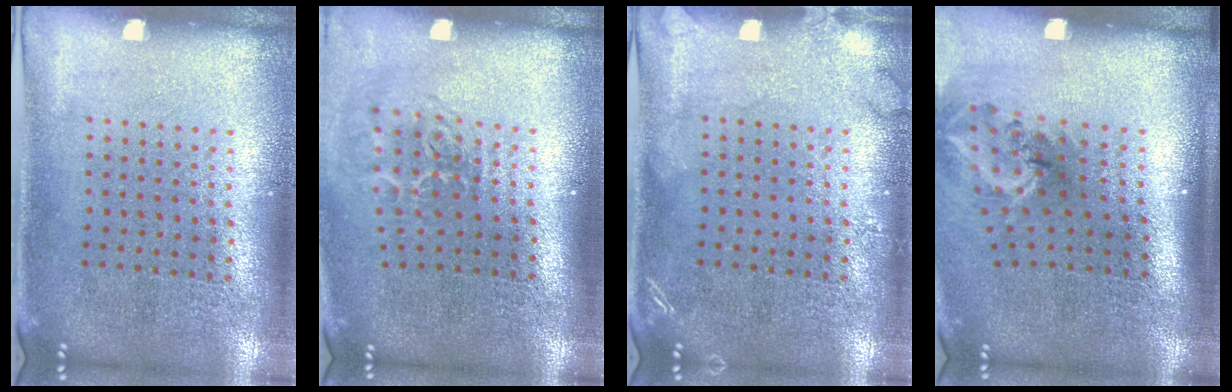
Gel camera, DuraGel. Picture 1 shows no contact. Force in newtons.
{"total": 2.0, "press": 1.3, "slide": 1.5}
{"total": 1.5, "press": 1.5, "slide": 0.2}
{"total": 2.0, "press": 1.3, "slide": 1.5}